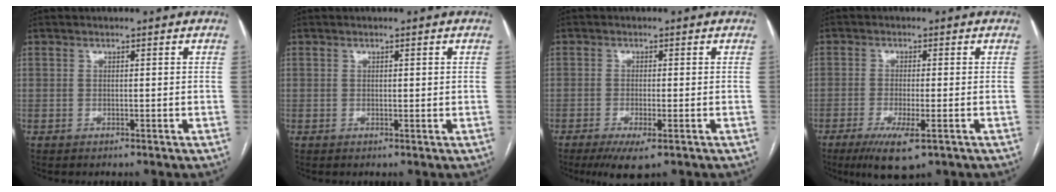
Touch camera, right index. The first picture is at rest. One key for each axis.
{"total": 0.7, "fx": 0.2, "fy": 0.2, "fz": 0.6, "tx": -0.011, "ty": 0.000, "tz": 0.004}
{"total": 4.8, "fx": -2.7, "fy": 0.7, "fz": 3.9, "tx": -0.066, "ty": -0.013, "tz": -0.041}
{"total": 6.6, "fx": -3.5, "fy": 1.1, "fz": 5.5, "tx": -0.100, "ty": -0.018, "tz": -0.055}